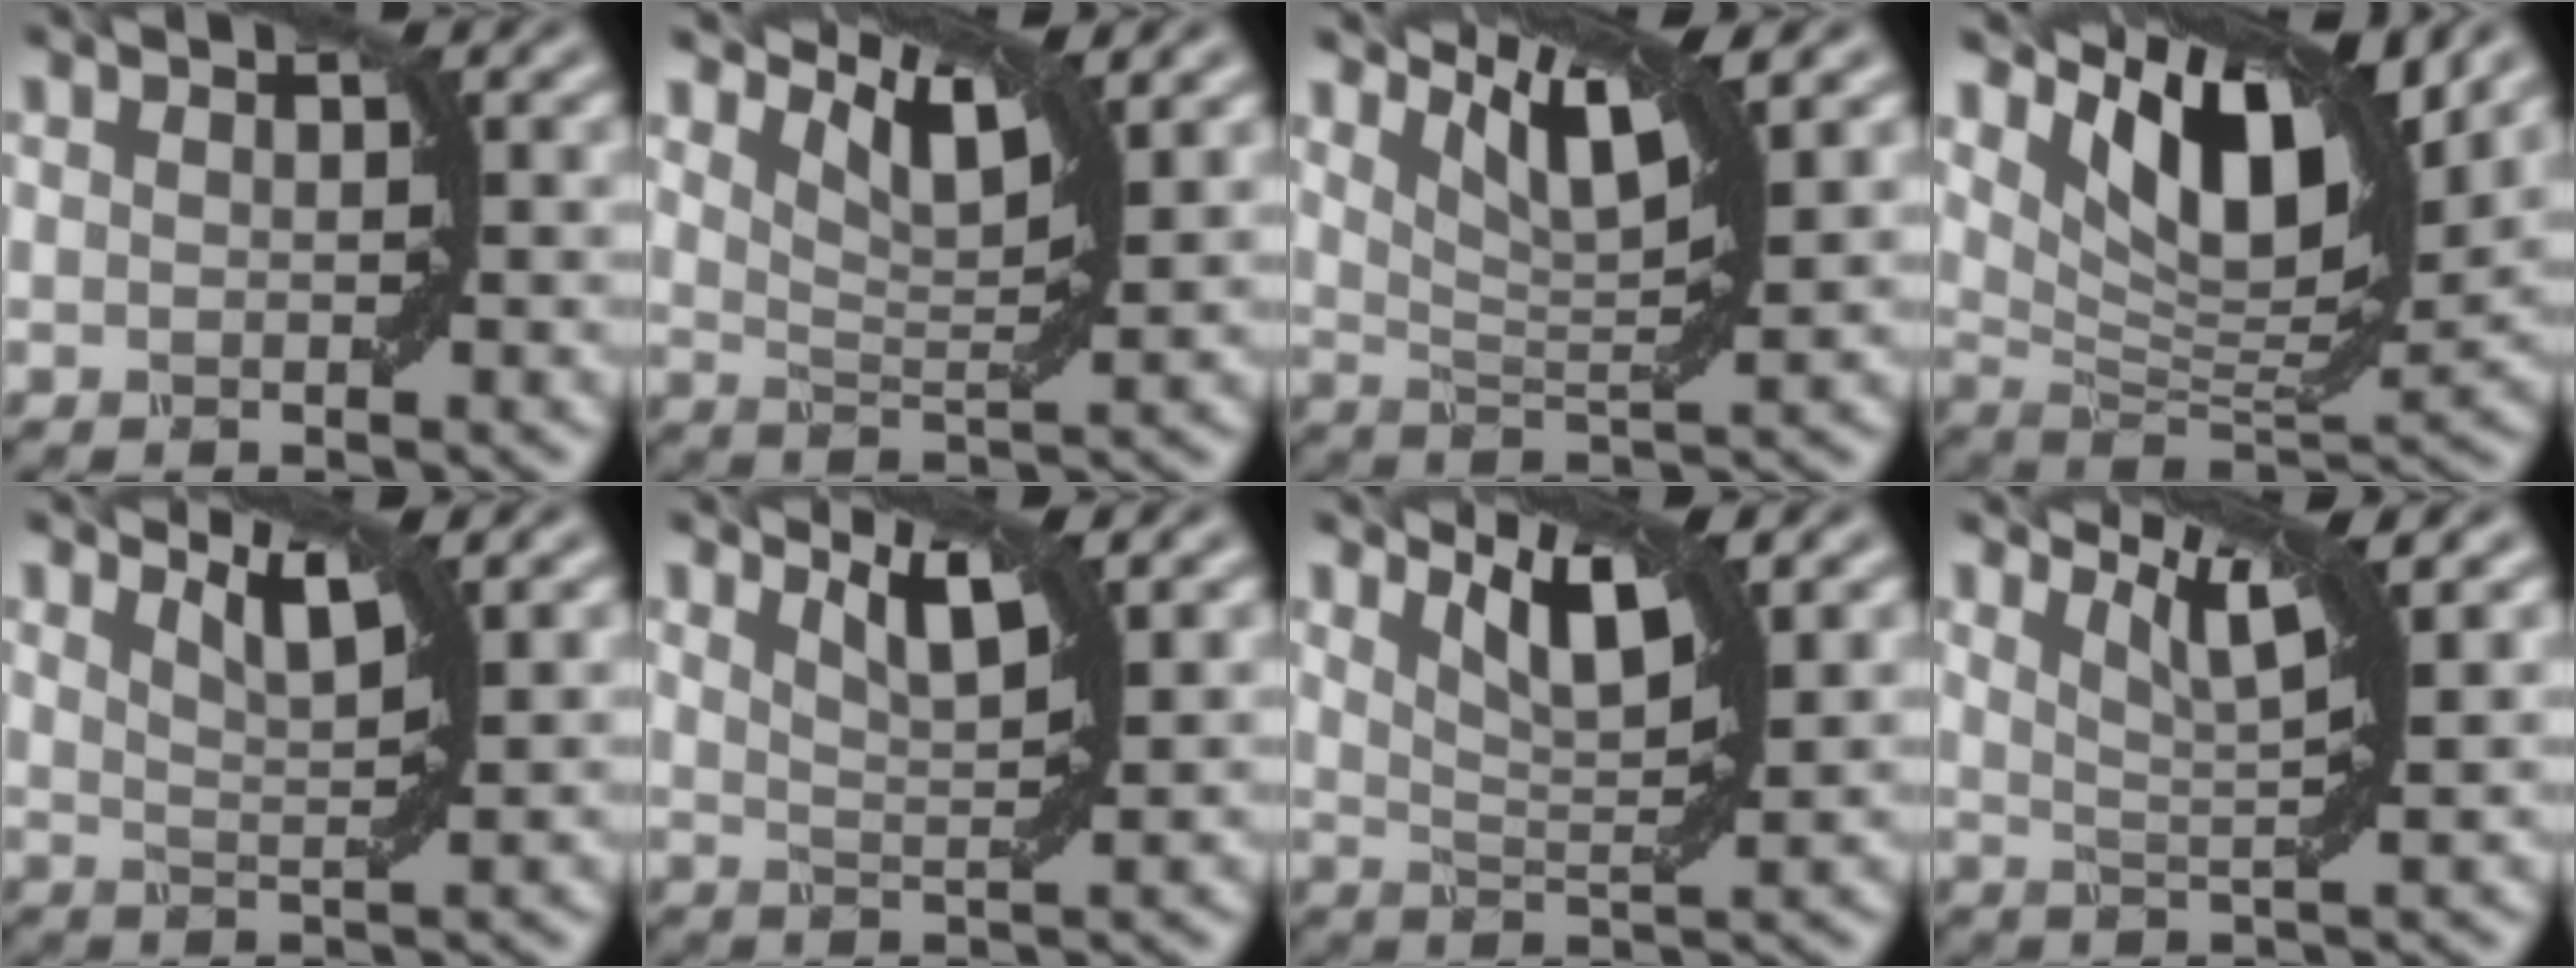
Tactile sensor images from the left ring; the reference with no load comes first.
{"total": 4.9, "force": [3.2, 1.2, 3.5], "torque": [-0.069, 0.005, 0.061]}
{"total": 6.1, "force": [3.7, 1.4, 4.6], "torque": [-0.084, 0.007, 0.072]}
{"total": 9.8, "force": [5.3, 3.8, 7.2], "torque": [-0.123, 0.001, 0.103]}
{"total": 3.4, "force": [2.4, 0.7, 2.2], "torque": [-0.037, 0.004, 0.035]}
{"total": 3.4, "force": [2.2, 0.8, 2.5], "torque": [-0.040, 0.004, 0.037]}
{"total": 4.9, "force": [2.7, 1.3, 3.9], "torque": [-0.071, 0.004, 0.053]}
{"total": 4.7, "force": [2.9, 0.8, 3.6], "torque": [-0.061, 0.006, 0.053]}